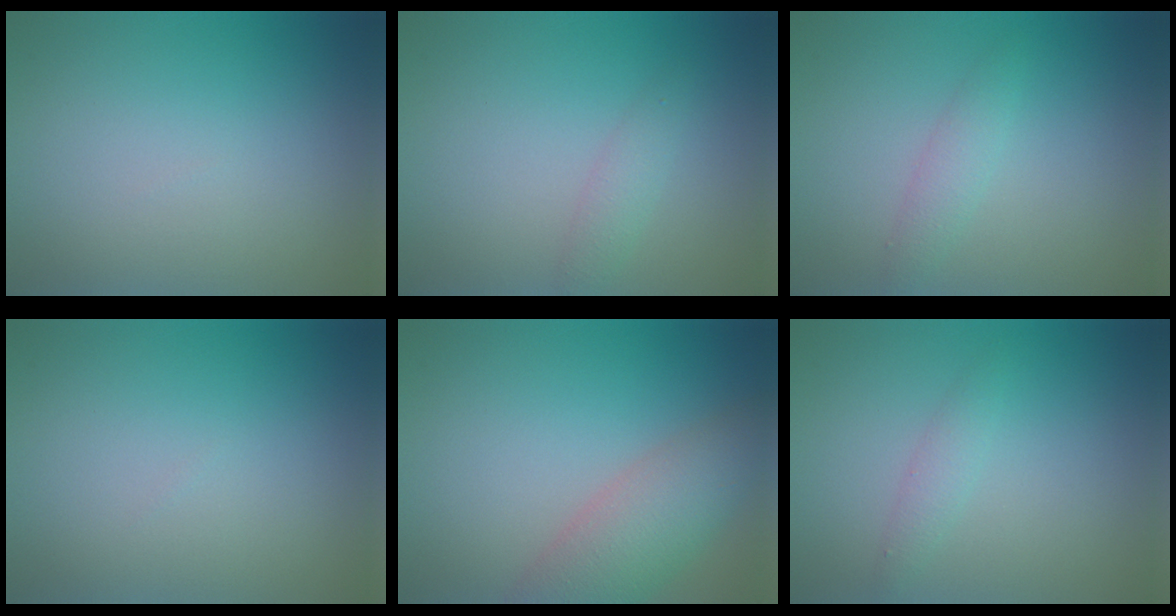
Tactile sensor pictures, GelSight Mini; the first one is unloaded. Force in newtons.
{"total": 1.4, "press": 1.4, "slide": 0.1}
{"total": 1.6, "press": 1.6, "slide": 0.0}
{"total": 0.0}
{"total": 5.3, "press": 5.3, "slide": 0.3}
{"total": 1.4, "press": 1.4, "slide": 0.1}